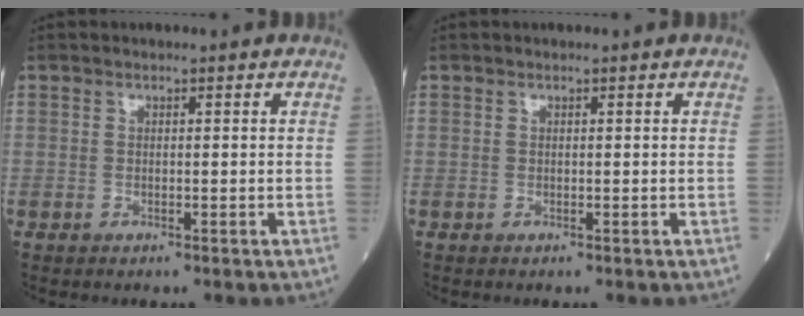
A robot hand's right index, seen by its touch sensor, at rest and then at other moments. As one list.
[{"total": 0.0}]